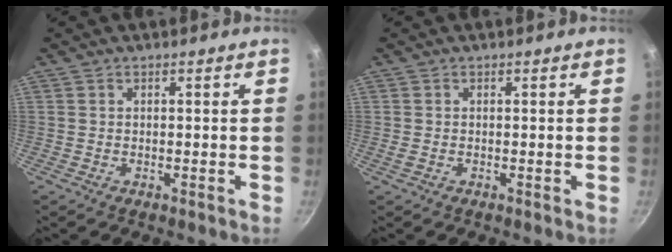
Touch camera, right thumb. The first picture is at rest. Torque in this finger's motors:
{"motor_torque": [0.29, 0.14, 0.34, 0.06, 0.01]}